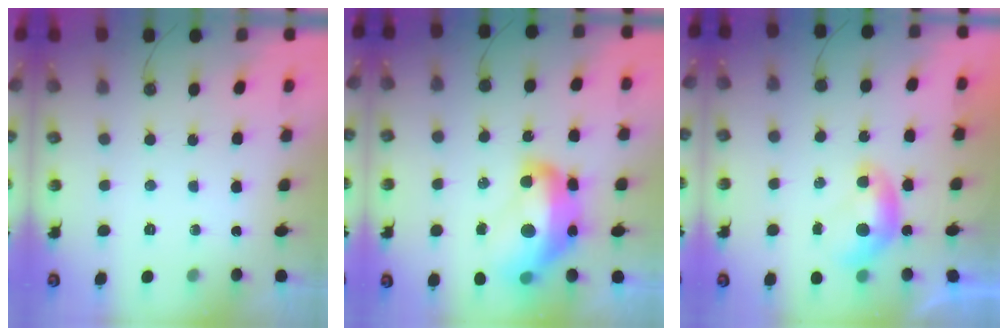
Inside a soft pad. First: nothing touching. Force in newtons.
{"total": 14.1, "press": 14.0, "slide": 1.9}
{"total": 0.0}